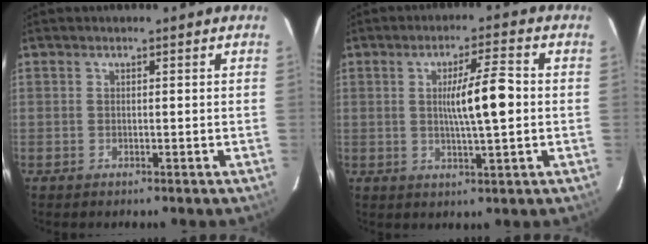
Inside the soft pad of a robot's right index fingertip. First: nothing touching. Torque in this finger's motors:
{"motor_torque": [0.71, -0.40, 0.24, 0.11]}